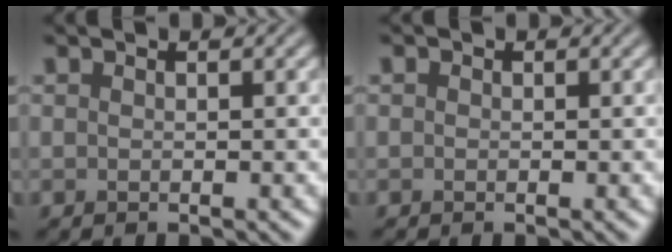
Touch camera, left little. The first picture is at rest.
{"total": 0.5, "force": [-0.1, 0.5, 0.1], "torque": [0.001, 0.000, -0.006]}